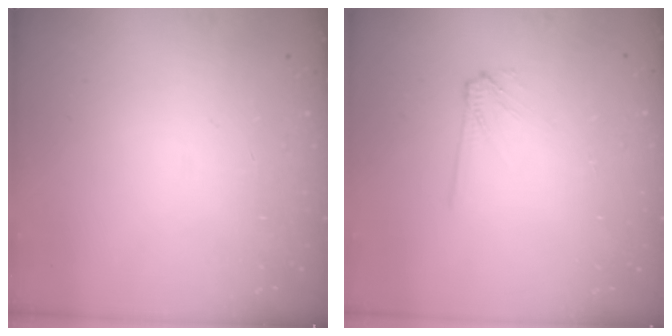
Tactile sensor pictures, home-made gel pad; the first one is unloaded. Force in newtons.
{"total": 4.2, "press": 4.2, "slide": 0.5}